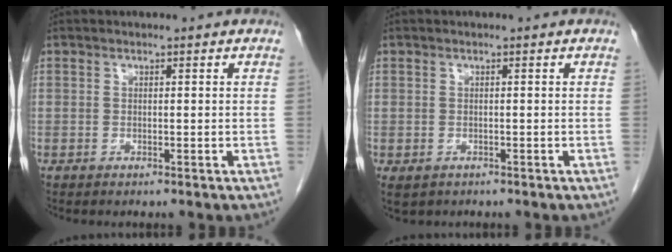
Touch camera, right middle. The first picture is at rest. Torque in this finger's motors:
{"motor_torque": [0.32, -0.21, 0.05, 0.01]}